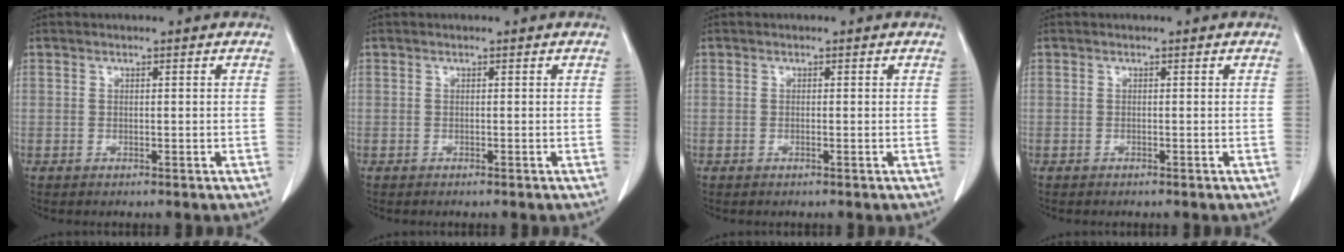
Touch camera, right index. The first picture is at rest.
{"total": 0.0}
{"total": 0.0}
{"total": 0.0}